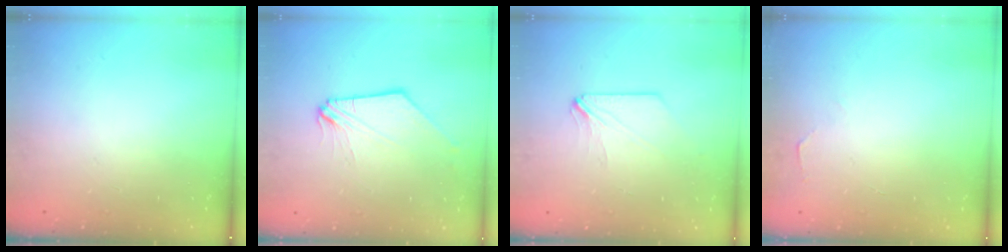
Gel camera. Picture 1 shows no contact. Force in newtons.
{"total": 1.6, "press": 1.6, "slide": 0.4}
{"total": 0.0}
{"total": 1.9, "press": 1.9, "slide": 0.3}